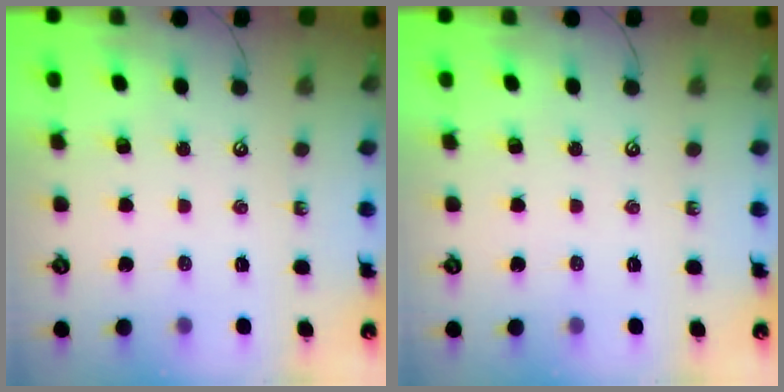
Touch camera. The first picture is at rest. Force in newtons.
{"total": 0.0}